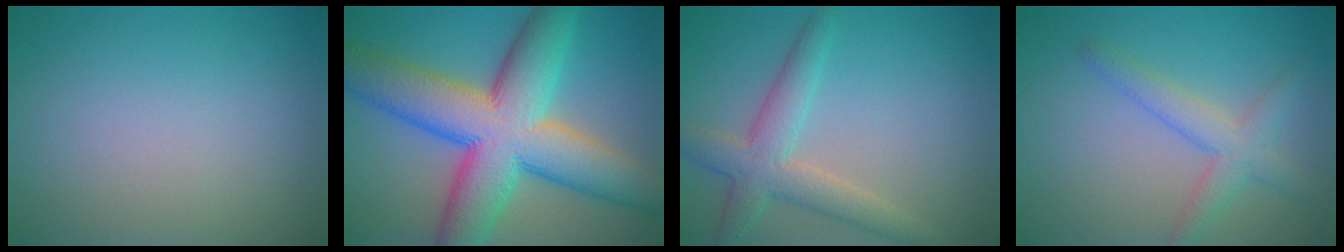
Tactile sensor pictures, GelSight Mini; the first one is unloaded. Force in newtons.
{"total": 13.6, "press": 13.6, "slide": 0.1}
{"total": 4.3, "press": 4.3, "slide": 0.2}
{"total": 3.1, "press": 3.1, "slide": 0.1}